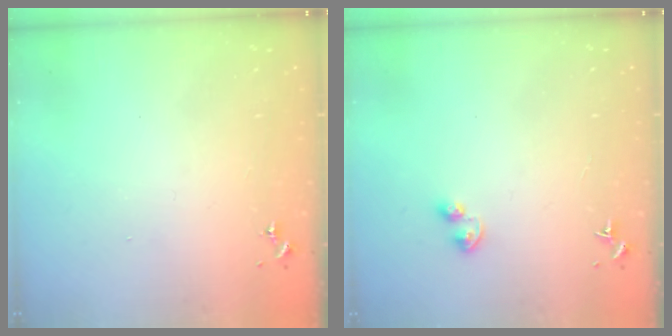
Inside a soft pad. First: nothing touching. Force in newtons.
{"total": 4.2, "press": 4.1, "slide": 0.8}